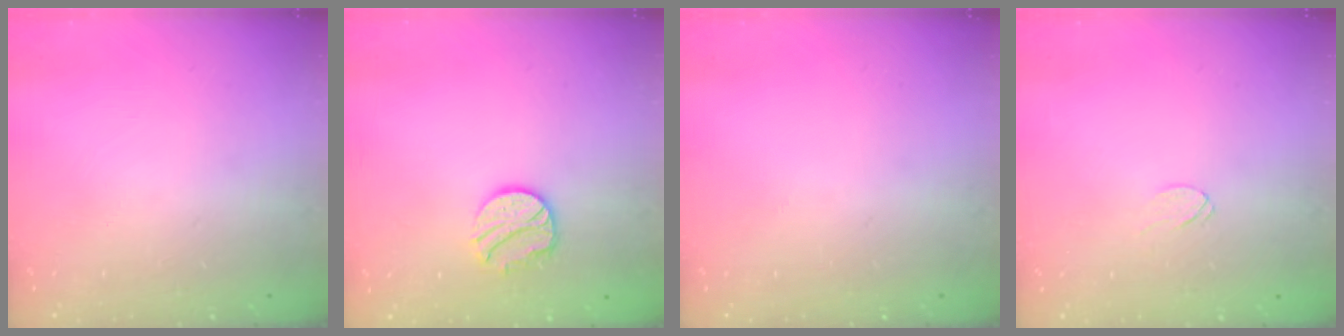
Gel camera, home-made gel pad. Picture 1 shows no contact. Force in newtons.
{"total": 11.1, "press": 11.0, "slide": 0.9}
{"total": 0.0}
{"total": 3.2, "press": 3.2, "slide": 0.3}